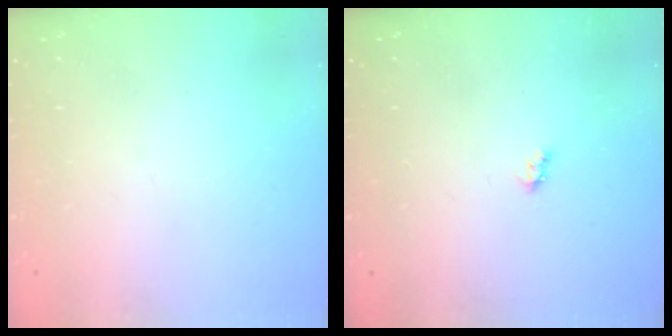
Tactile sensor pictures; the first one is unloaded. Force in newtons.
{"total": 2.6, "press": 2.6, "slide": 0.4}